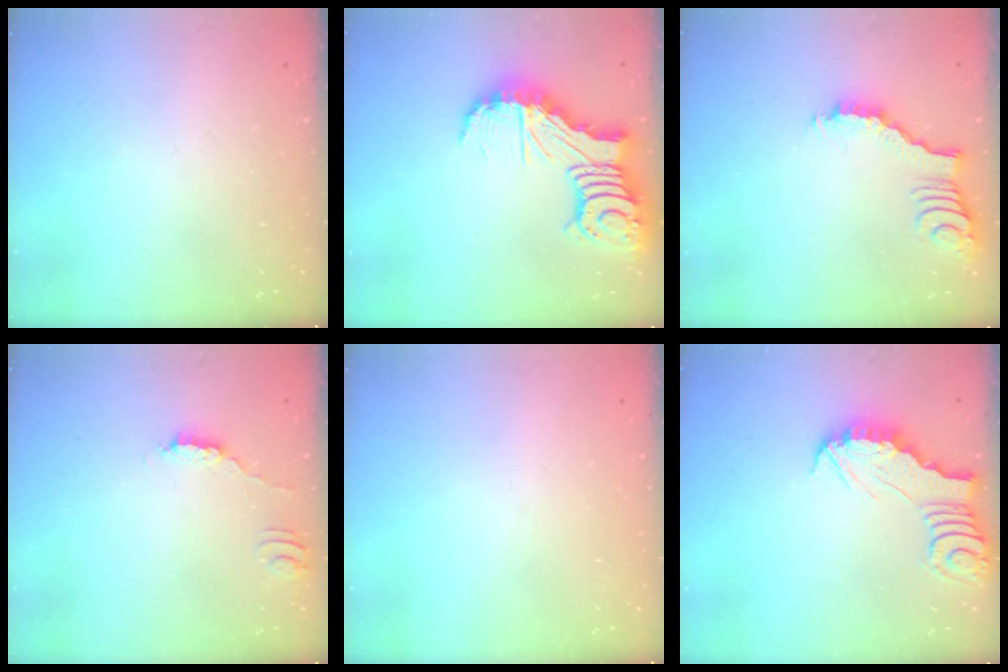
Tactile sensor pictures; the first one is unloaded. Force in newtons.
{"total": 14.6, "press": 14.5, "slide": 1.7}
{"total": 2.7, "press": 2.7, "slide": 0.3}
{"total": 2.9, "press": 2.8, "slide": 0.4}
{"total": 0.0}
{"total": 2.9, "press": 2.9, "slide": 0.3}